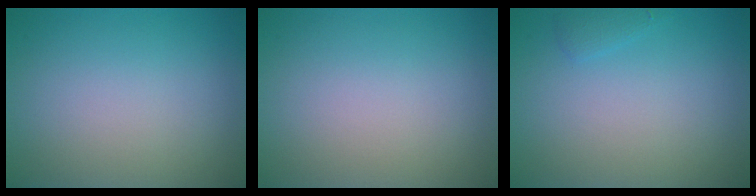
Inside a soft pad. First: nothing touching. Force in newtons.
{"total": 0.0}
{"total": 0.8, "press": 0.8, "slide": 0.1}